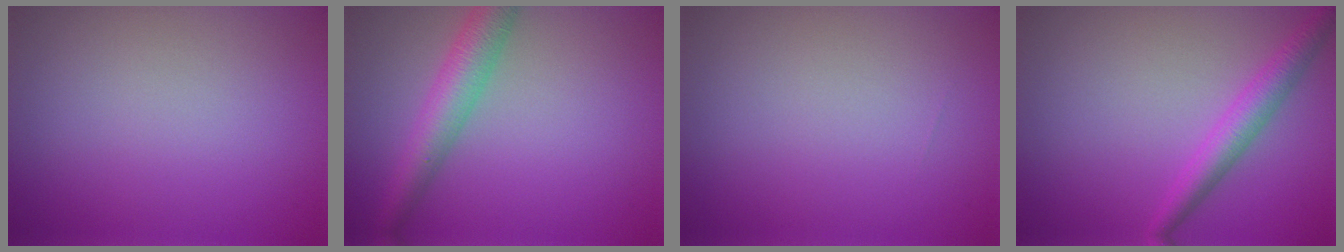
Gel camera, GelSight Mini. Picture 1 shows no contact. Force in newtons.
{"total": 4.7, "press": 4.7, "slide": 0.2}
{"total": 0.0}
{"total": 3.1, "press": 3.1, "slide": 0.0}